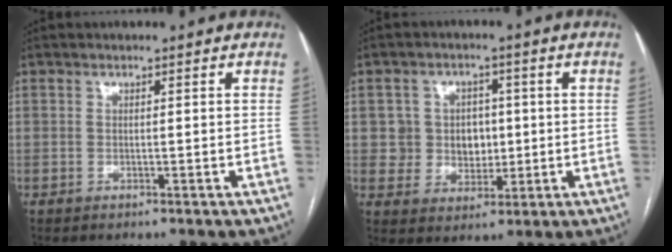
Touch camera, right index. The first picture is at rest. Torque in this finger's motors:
{"motor_torque": [0.44, 0.21, 0.24, 0.02]}